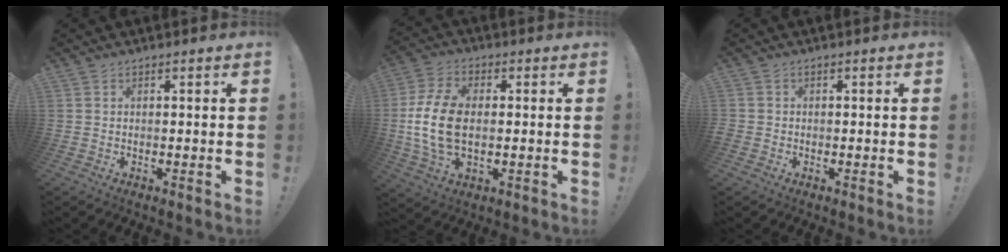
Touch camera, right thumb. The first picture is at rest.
{"total": 13.5, "force": [-0.4, 8.2, 10.7], "torque": [-0.217, -0.002, -0.006]}
{"total": 1.2, "force": [-0.5, 1.1, 0.4], "torque": [-0.010, 0.006, -0.008]}